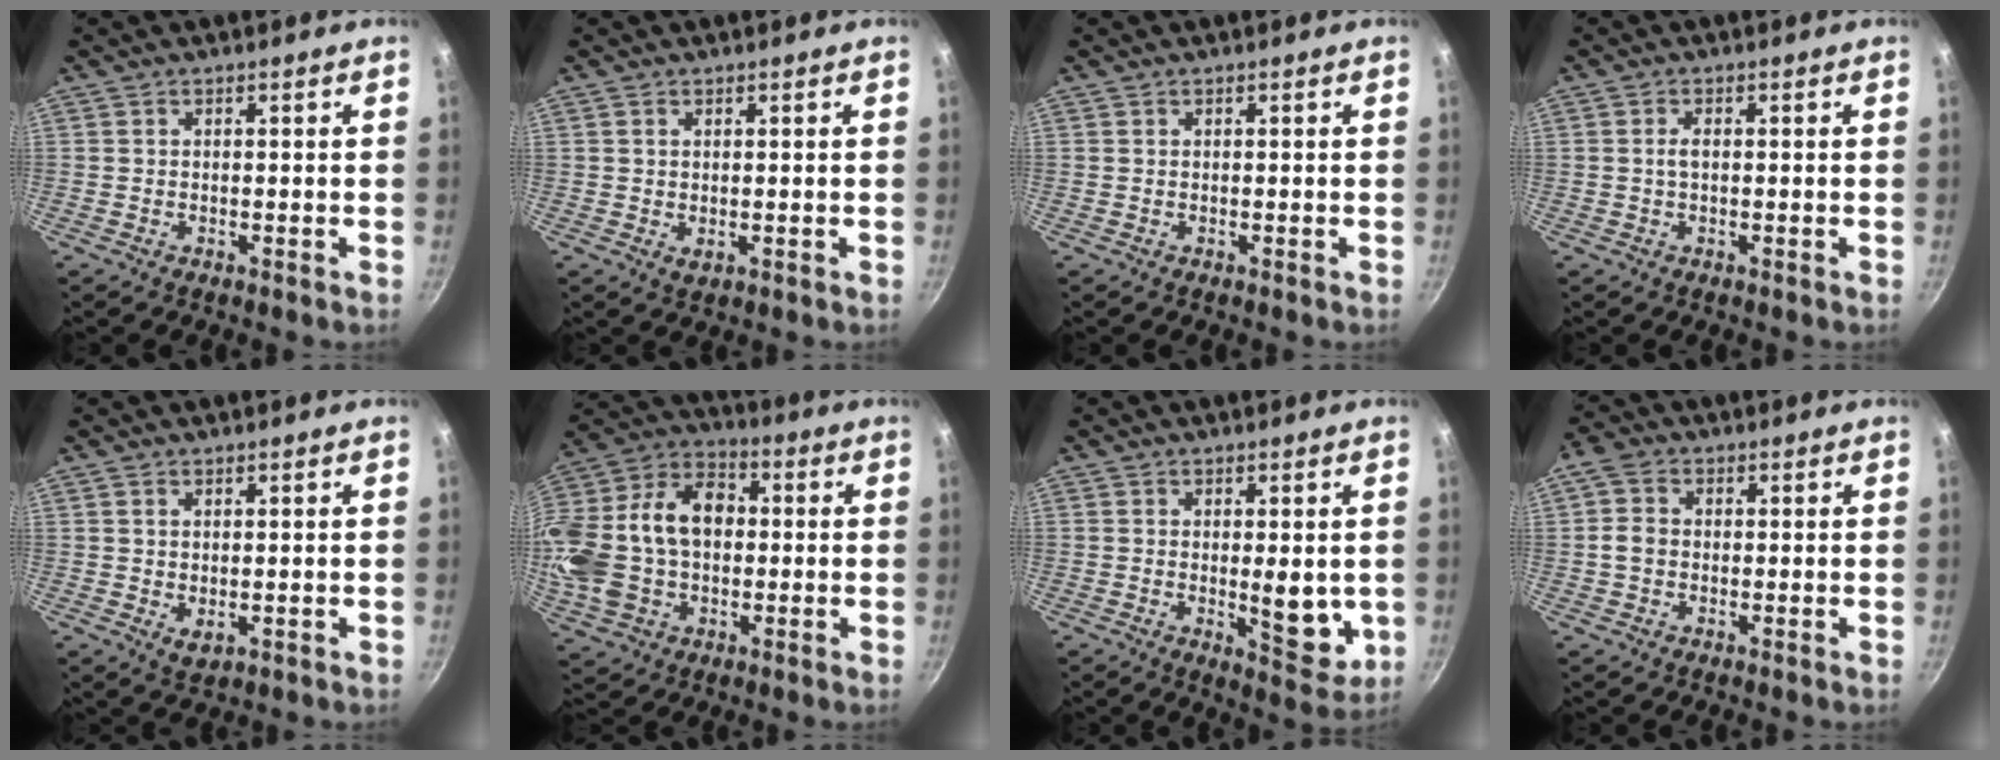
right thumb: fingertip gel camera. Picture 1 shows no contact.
{"total": 1.5, "force": [0.4, 0.9, 1.1], "torque": [-0.017, -0.003, 0.007]}
{"total": 0.0}
{"total": 1.5, "force": [0.0, 0.7, 1.3], "torque": [-0.026, 0.004, -0.001]}
{"total": 2.7, "force": [0.5, 1.6, 2.0], "torque": [-0.031, -0.007, 0.011]}
{"total": 24.0, "force": [0.3, 17.0, 17.0], "torque": [-0.331, 0.049, 0.004]}
{"total": 8.2, "force": [-0.2, 3.4, 7.4], "torque": [-0.086, -0.024, 0.003]}
{"total": 4.5, "force": [0.0, 3.7, 2.6], "torque": [-0.042, 0.008, -0.011]}